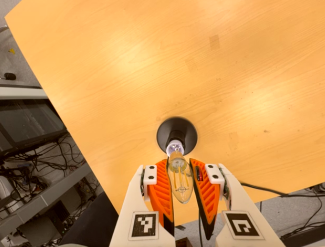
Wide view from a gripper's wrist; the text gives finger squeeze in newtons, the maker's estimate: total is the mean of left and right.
{"total": 20.3, "left": 21.7, "right": 18.9}